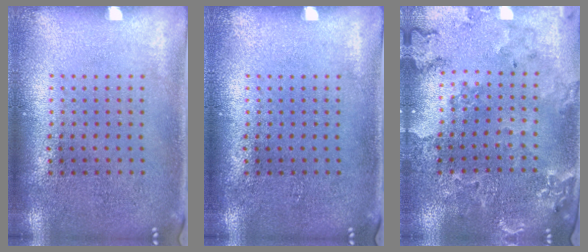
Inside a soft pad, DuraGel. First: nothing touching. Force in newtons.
{"total": 0.0}
{"total": 0.9, "press": 0.9, "slide": 0.2}